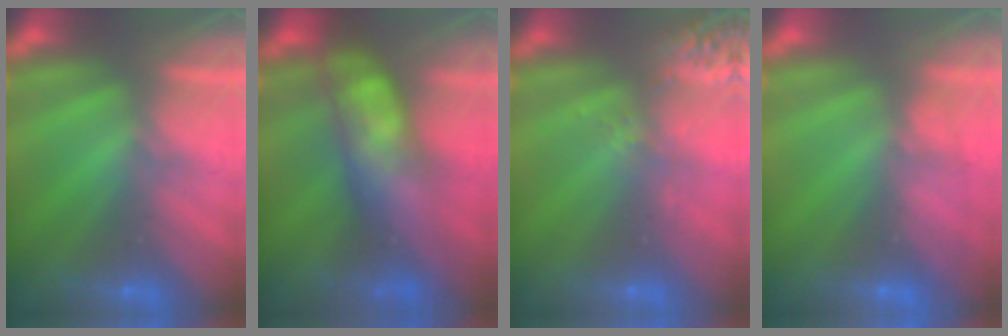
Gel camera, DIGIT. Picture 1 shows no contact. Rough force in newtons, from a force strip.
{"total": 9.6}
{"total": 2.6}
{"total": 1.6}